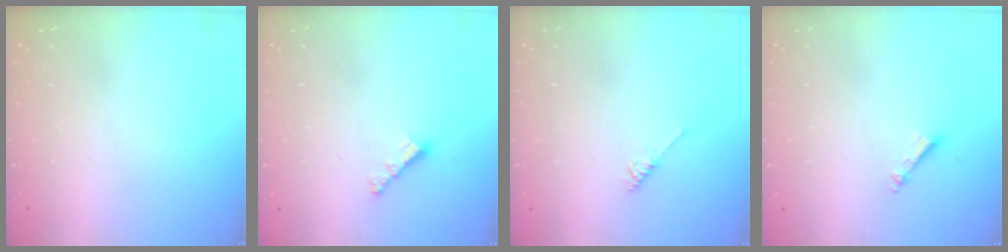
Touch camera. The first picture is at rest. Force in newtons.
{"total": 3.8, "press": 3.8, "slide": 0.2}
{"total": 3.3, "press": 3.2, "slide": 0.6}
{"total": 3.4, "press": 3.4, "slide": 0.4}